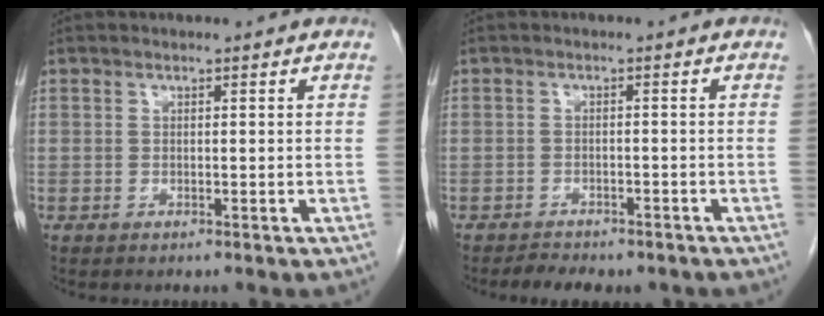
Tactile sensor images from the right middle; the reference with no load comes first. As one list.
[{"total": 4.9, "force": [-4.1, 1.9, 1.9], "torque": [-0.030, 0.001, -0.052]}]